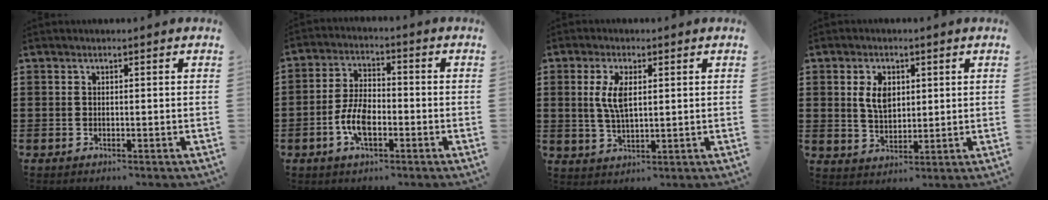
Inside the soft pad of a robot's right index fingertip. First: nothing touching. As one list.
[{"total": 6.8, "force": [-2.4, 3.3, 5.5], "torque": [-0.127, 0.001, -0.050]}, {"total": 5.4, "force": [1.2, 2.2, 4.8], "torque": [-0.108, 0.004, 0.017]}, {"total": 5.0, "force": [1.4, 3.2, 3.6], "torque": [-0.072, 0.009, 0.021]}]